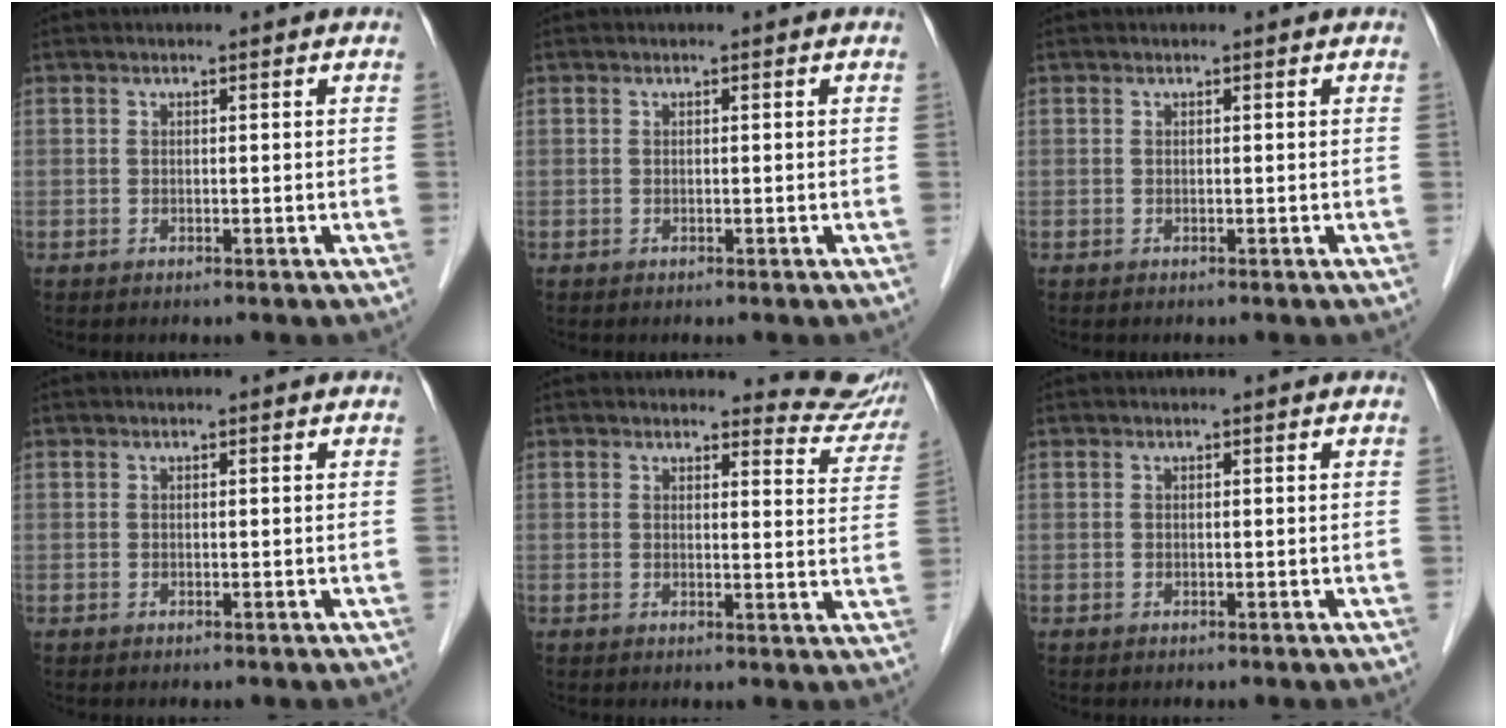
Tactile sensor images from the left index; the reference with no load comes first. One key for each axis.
{"total": 0.0}
{"total": 0.0}
{"total": 0.0}
{"total": 7.5, "fx": 7.3, "fy": 1.6, "fz": -0.3, "tx": 0.026, "ty": -0.044, "tz": 0.056}
{"total": 0.0}